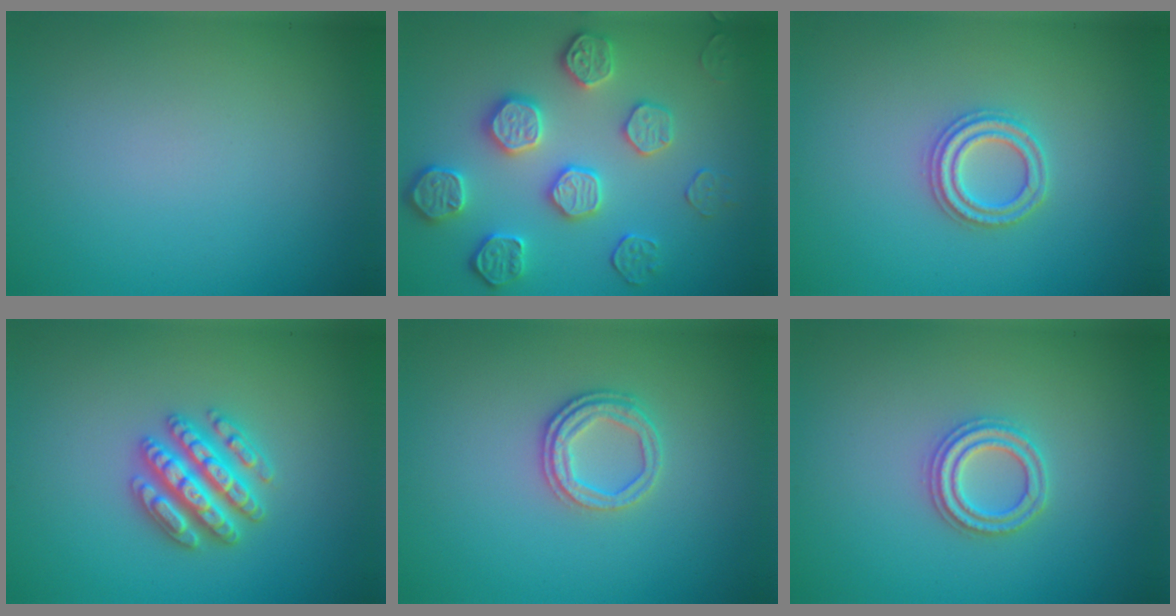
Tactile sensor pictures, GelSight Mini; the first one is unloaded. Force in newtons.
{"total": 4.5, "press": 4.3, "slide": 1.2}
{"total": 2.4, "press": 2.3, "slide": 0.5}
{"total": 4.8, "press": 4.7, "slide": 0.8}
{"total": 2.6, "press": 2.3, "slide": 1.1}
{"total": 2.4, "press": 2.3, "slide": 0.5}